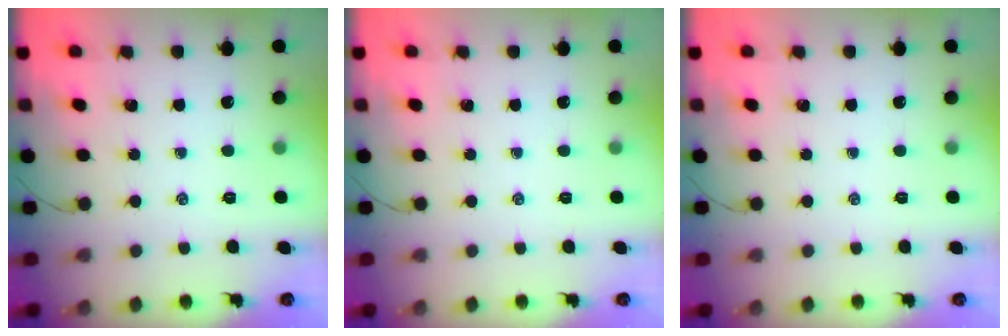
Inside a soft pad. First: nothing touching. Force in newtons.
{"total": 0.0}
{"total": 0.0}